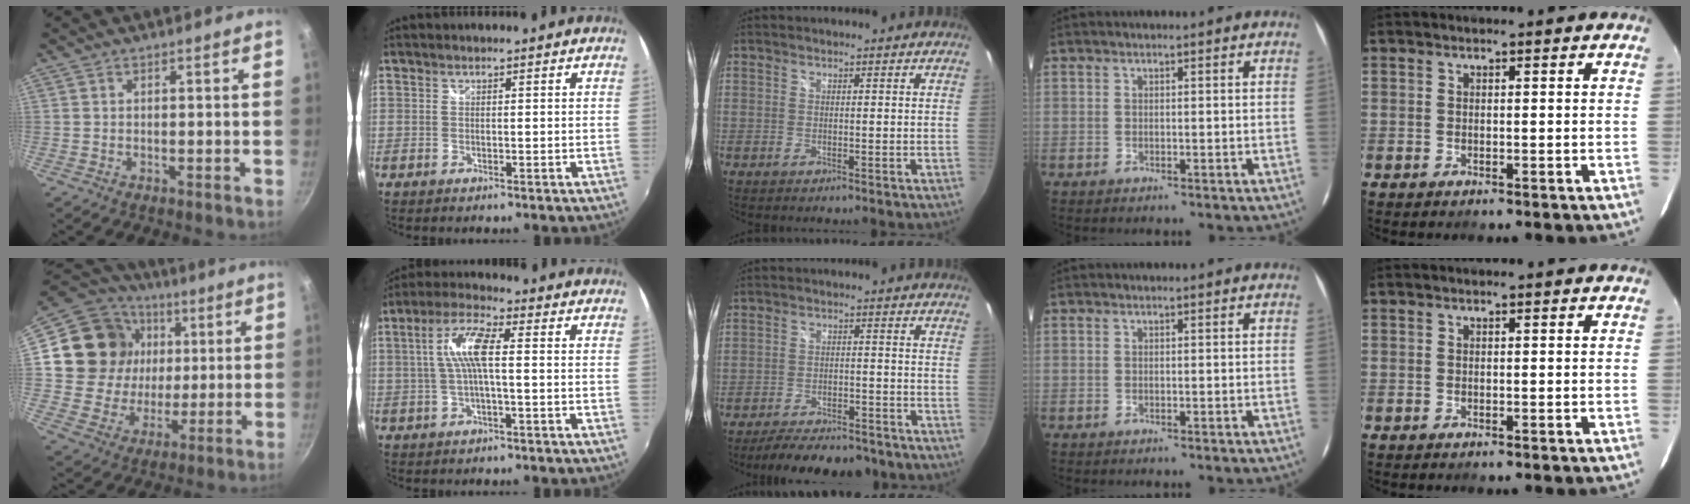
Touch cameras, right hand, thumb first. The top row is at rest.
{"thumb": {"total": 20.1, "force": [4.2, 17.6, 8.6], "torque": [-0.143, 0.010, 0.076]}, "index": {"total": 7.6, "force": [0.2, 1.5, 7.5], "torque": [-0.153, 0.011, 0.006]}, "middle": {"total": 13.4, "force": [-11.4, 3.8, 5.9], "torque": [-0.122, -0.015, -0.160]}}